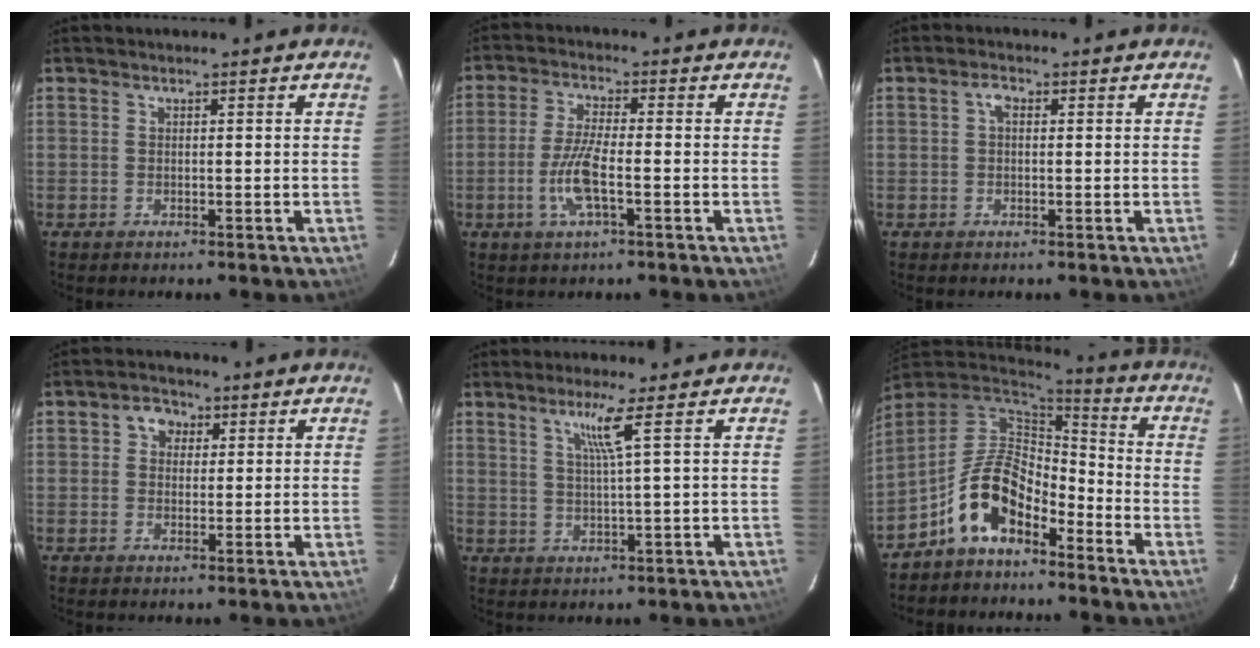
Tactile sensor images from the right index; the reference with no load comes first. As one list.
[{"total": 7.2, "force": [-2.3, 1.5, 6.7], "torque": [-0.141, -0.003, -0.047]}, {"total": 1.7, "force": [0.2, 1.0, 1.3], "torque": [-0.026, 0.009, 0.002]}, {"total": 3.4, "force": [0.9, 3.0, 1.2], "torque": [-0.017, 0.014, 0.013]}, {"total": 4.1, "force": [2.0, -1.4, 3.3], "torque": [-0.057, -0.008, 0.038]}, {"total": 12.1, "force": [-7.0, 6.0, 7.8], "torque": [-0.163, 0.018, -0.134]}]